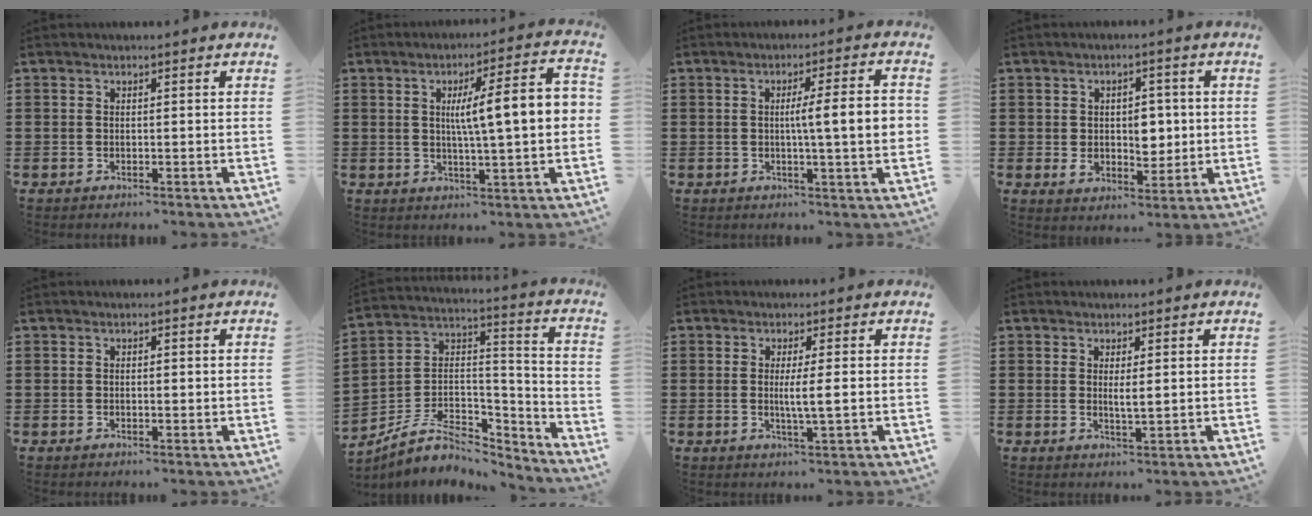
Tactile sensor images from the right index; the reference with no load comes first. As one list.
[{"total": 10.3, "force": [1.4, 1.1, 10.2], "torque": [-0.178, 0.002, 0.016]}, {"total": 7.4, "force": [0.2, 0.4, 7.4], "torque": [-0.123, -0.004, -0.005]}, {"total": 5.7, "force": [0.0, 4.0, 4.0], "torque": [-0.060, 0.002, -0.006]}, {"total": 0.6, "force": [0.0, 0.3, 0.5], "torque": [-0.011, 0.001, 0.000]}, {"total": 7.9, "force": [-5.3, 4.7, 3.5], "torque": [-0.085, 0.006, -0.101]}, {"total": 3.3, "force": [0.0, -0.1, 3.3], "torque": [-0.059, -0.008, -0.003]}, {"total": 1.8, "force": [0.4, 0.3, 1.8], "torque": [-0.036, 0.001, 0.007]}]